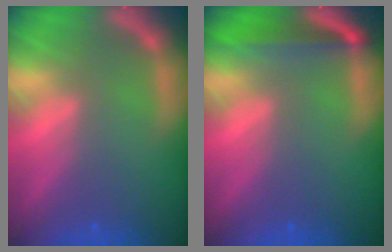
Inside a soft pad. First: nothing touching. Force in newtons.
{"total": 4.0}